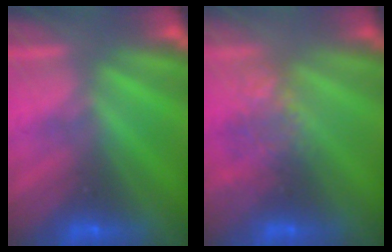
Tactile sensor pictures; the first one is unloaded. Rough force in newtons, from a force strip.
{"total": 2.6}